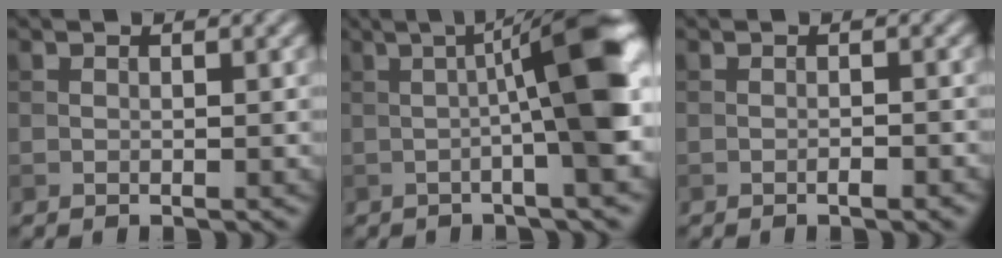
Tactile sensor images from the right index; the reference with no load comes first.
{"total": 9.0, "force": [0.3, 1.1, 8.9], "torque": [-0.121, 0.021, -0.003]}
{"total": 1.1, "force": [-0.6, 0.2, 1.0], "torque": [-0.014, -0.001, -0.009]}